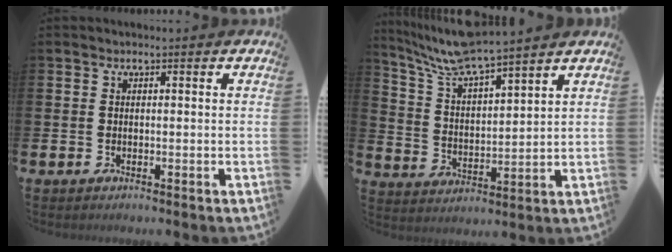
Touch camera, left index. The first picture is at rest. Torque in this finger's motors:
{"motor_torque": [1.62, -0.52, 0.26, 0.21]}